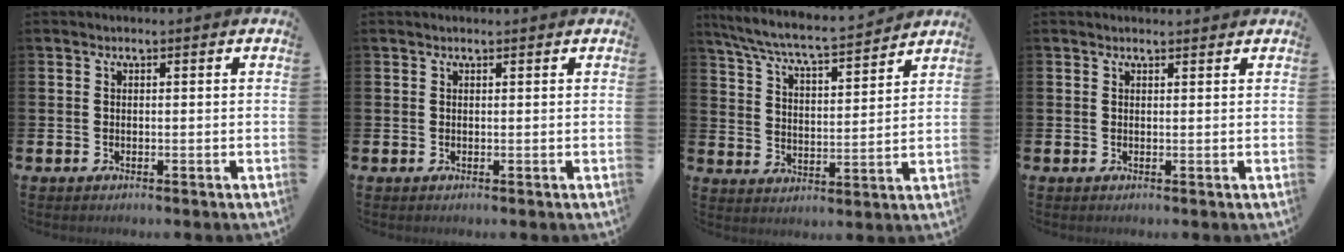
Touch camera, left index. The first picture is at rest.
{"total": 0.0}
{"total": 7.0, "force": [6.6, 0.2, 2.3], "torque": [-0.071, -0.049, 0.112]}
{"total": 0.8, "force": [0.8, 0.1, 0.2], "torque": [0.010, -0.004, 0.012]}